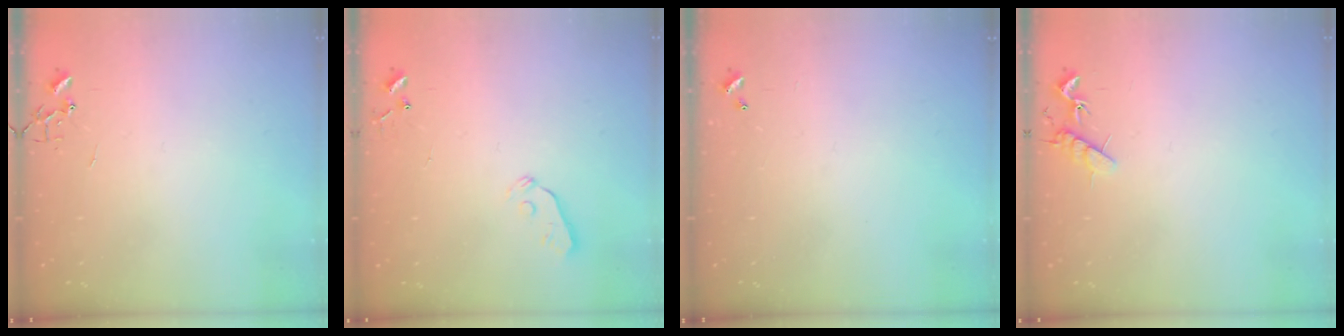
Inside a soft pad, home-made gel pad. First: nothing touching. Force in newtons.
{"total": 3.2, "press": 3.1, "slide": 0.6}
{"total": 0.0}
{"total": 7.0, "press": 6.9, "slide": 0.6}